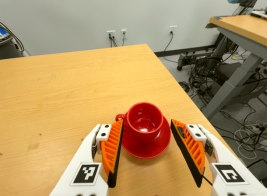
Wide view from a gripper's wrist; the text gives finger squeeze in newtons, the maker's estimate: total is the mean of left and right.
{"total": 0.5, "left": 0.3, "right": 0.8}